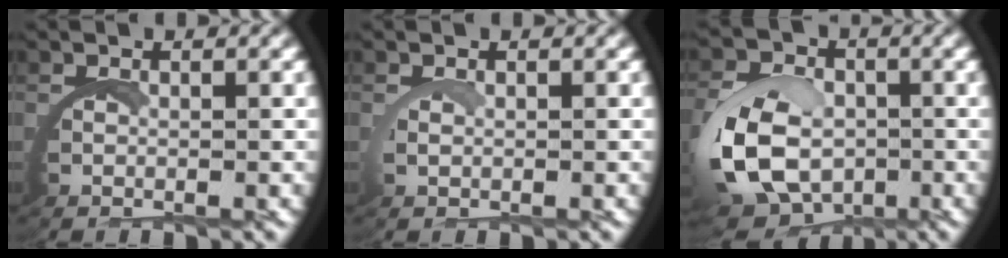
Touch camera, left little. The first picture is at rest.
{"total": 0.8, "force": [0.7, -0.1, 0.3], "torque": [-0.020, -0.004, 0.015]}
{"total": 8.9, "force": [-1.8, 7.4, 4.7], "torque": [-0.131, -0.039, -0.019]}